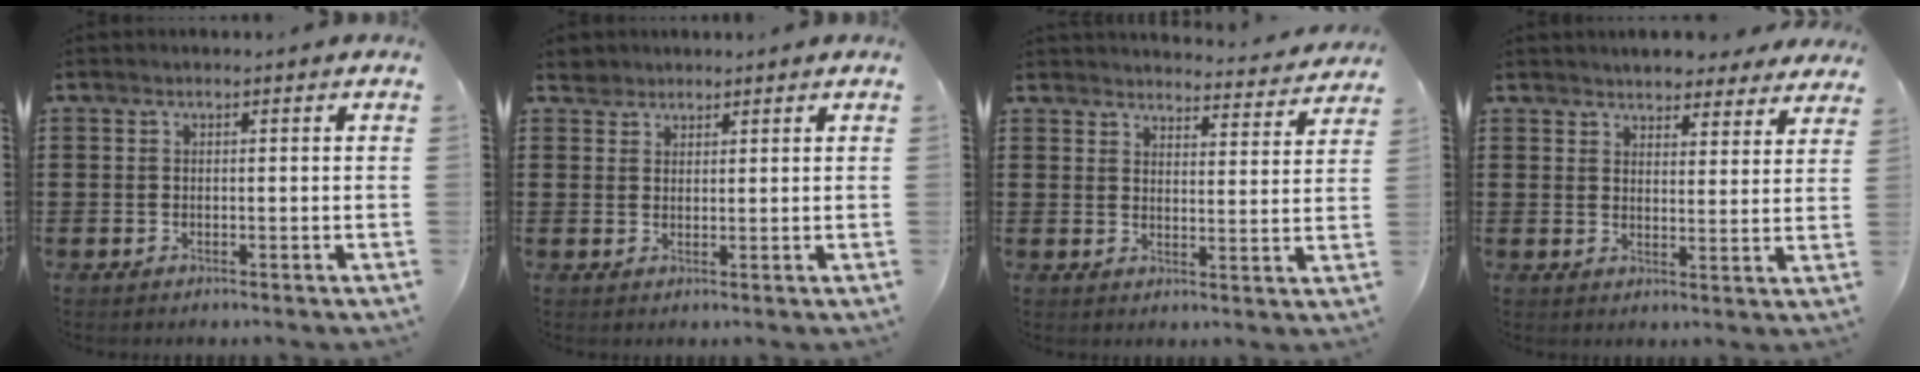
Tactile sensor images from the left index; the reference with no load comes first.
{"total": 2.2, "force": [1.8, 1.2, -0.1], "torque": [0.003, 0.005, 0.034]}
{"total": 3.8, "force": [3.8, 0.1, 0.0], "torque": [-0.009, -0.030, 0.065]}
{"total": 4.2, "force": [4.1, 0.6, 0.2], "torque": [-0.012, -0.017, 0.076]}